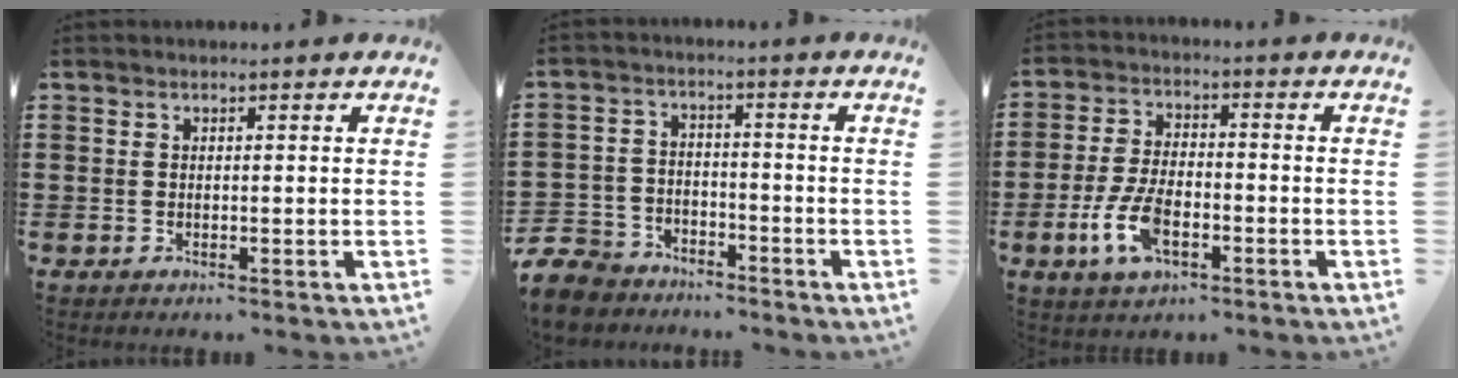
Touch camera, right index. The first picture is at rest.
{"total": 6.7, "force": [-6.3, 2.1, 0.8], "torque": [-0.044, 0.007, -0.132]}
{"total": 7.5, "force": [-3.1, 3.4, 6.0], "torque": [-0.146, -0.008, -0.063]}